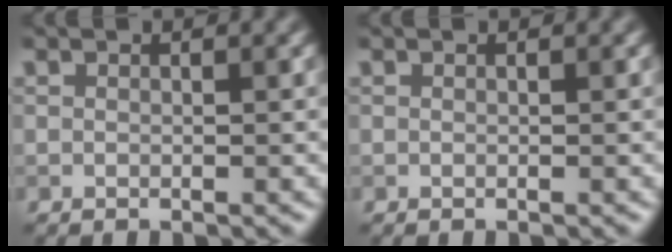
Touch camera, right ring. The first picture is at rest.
{"total": 0.0}